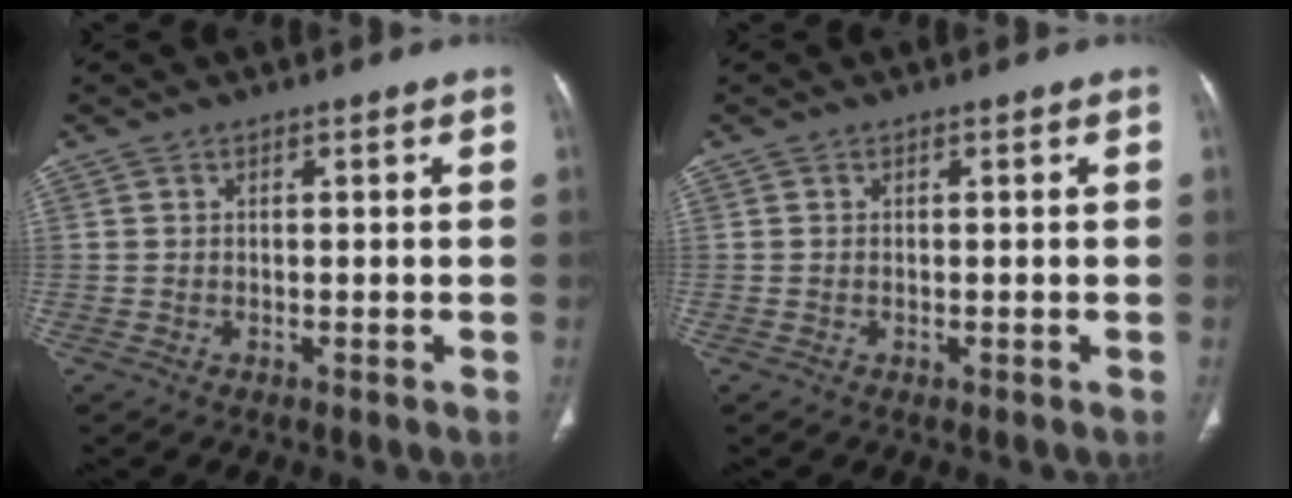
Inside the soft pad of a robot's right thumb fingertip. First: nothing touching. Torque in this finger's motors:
{"motor_torque": [0.18, -0.05, -0.11, -0.25, -0.04]}